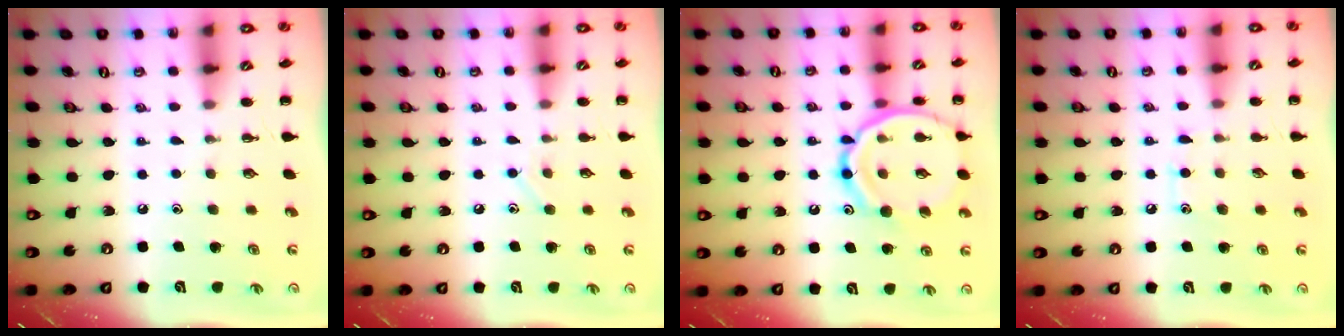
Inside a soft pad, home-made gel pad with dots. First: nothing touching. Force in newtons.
{"total": 6.0, "press": 5.9, "slide": 1.3}
{"total": 17.7, "press": 17.6, "slide": 2.0}
{"total": 7.8, "press": 7.4, "slide": 2.2}